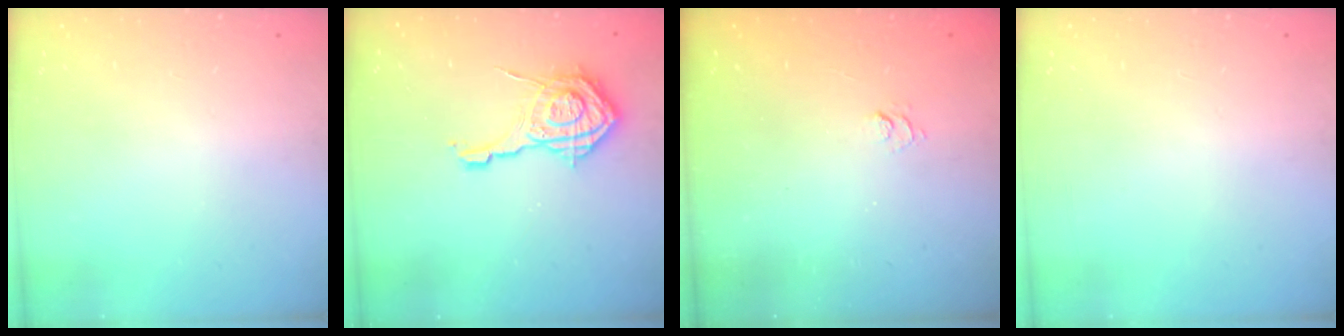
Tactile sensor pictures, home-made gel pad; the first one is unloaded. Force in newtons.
{"total": 13.6, "press": 13.5, "slide": 1.4}
{"total": 1.9, "press": 1.5, "slide": 1.3}
{"total": 0.0}